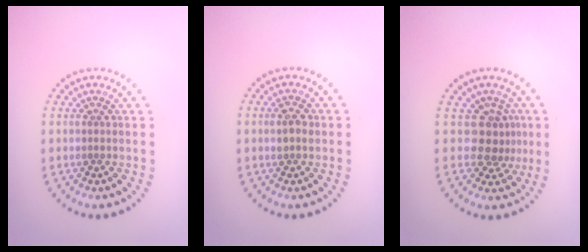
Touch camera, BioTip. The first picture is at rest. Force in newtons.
{"total": 1.6, "press": 1.6, "slide": 0.3}
{"total": 2.8, "press": 2.1, "slide": 1.8}